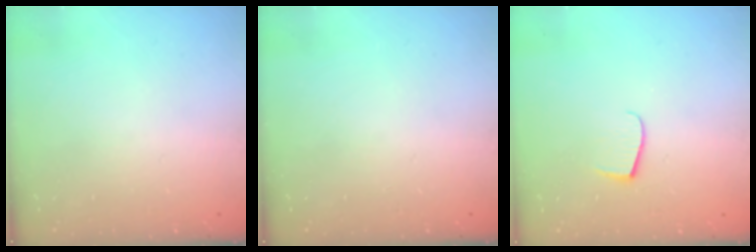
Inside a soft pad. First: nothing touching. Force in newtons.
{"total": 0.0}
{"total": 5.9, "press": 5.9, "slide": 0.4}